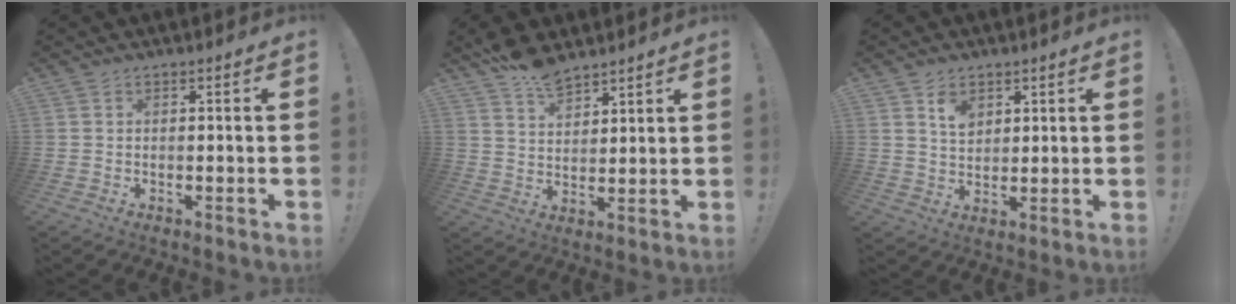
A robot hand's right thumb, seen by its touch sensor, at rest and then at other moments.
{"total": 8.3, "force": [6.8, 3.5, 3.1], "torque": [-0.056, -0.041, 0.130]}
{"total": 5.5, "force": [3.3, 3.6, 2.4], "torque": [-0.028, -0.018, 0.058]}